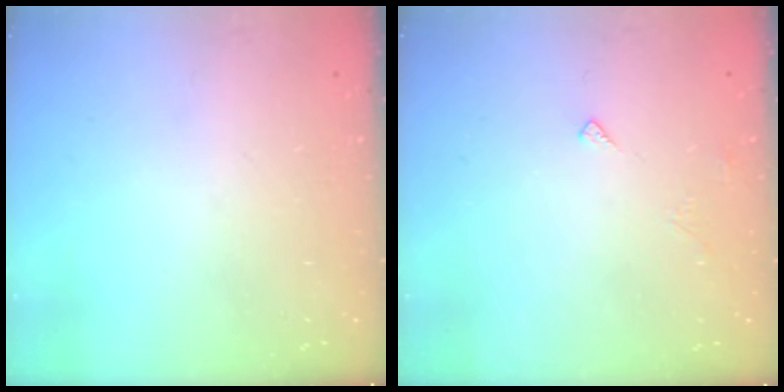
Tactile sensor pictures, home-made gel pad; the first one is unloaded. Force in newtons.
{"total": 3.2, "press": 3.1, "slide": 0.5}